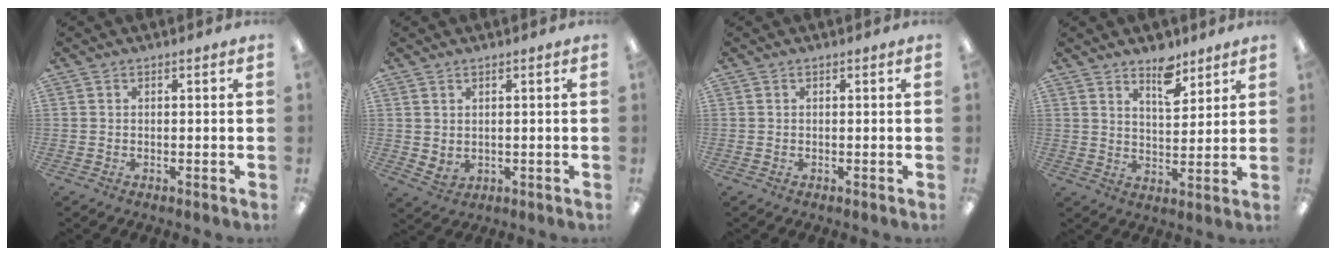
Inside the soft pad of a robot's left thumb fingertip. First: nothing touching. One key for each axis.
{"total": 2.2, "fx": 1.8, "fy": 1.2, "fz": 0.5, "tx": -0.006, "ty": -0.011, "tz": 0.032}
{"total": 0.0}
{"total": 8.0, "fx": 5.9, "fy": 3.6, "fz": 4.0, "tx": -0.039, "ty": -0.040, "tz": 0.099}